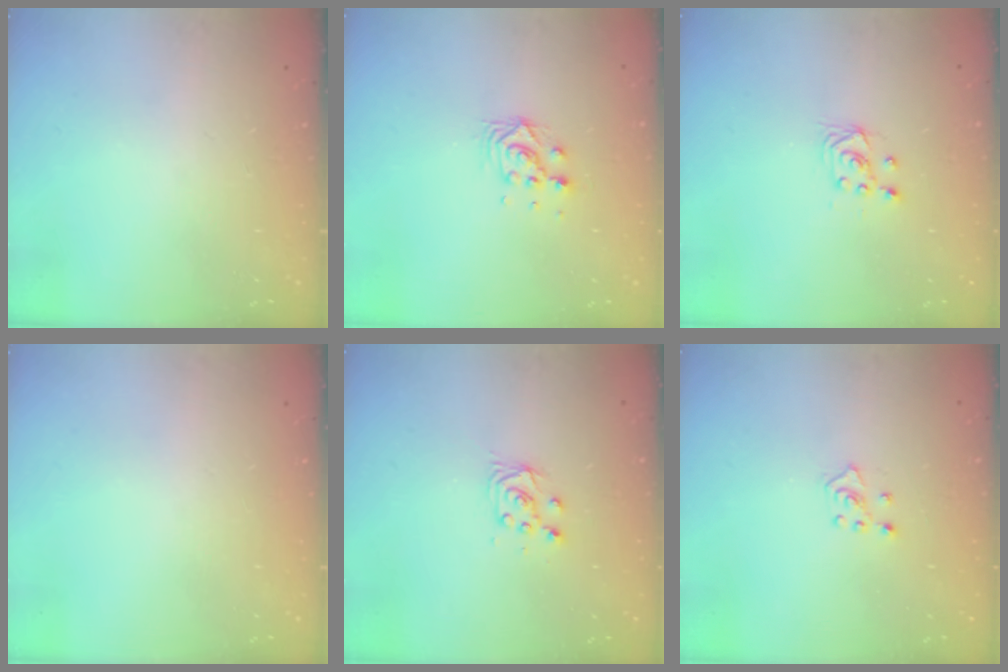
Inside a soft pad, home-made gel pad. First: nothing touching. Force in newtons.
{"total": 6.1, "press": 6.1, "slide": 0.2}
{"total": 2.9, "press": 2.7, "slide": 1.0}
{"total": 0.0}
{"total": 6.1, "press": 6.1, "slide": 0.5}
{"total": 4.1, "press": 4.1, "slide": 0.5}